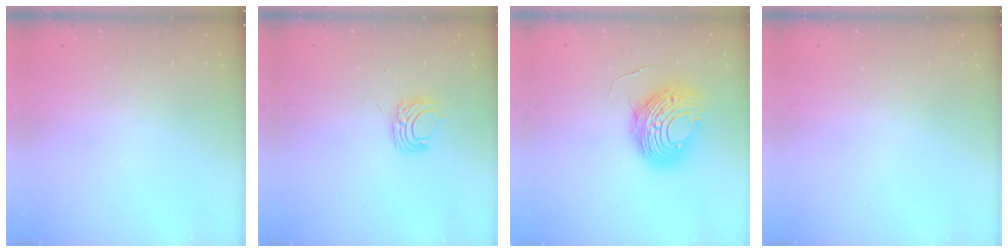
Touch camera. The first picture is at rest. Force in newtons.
{"total": 6.6, "press": 6.6, "slide": 0.5}
{"total": 12.1, "press": 12.1, "slide": 1.2}
{"total": 0.0}